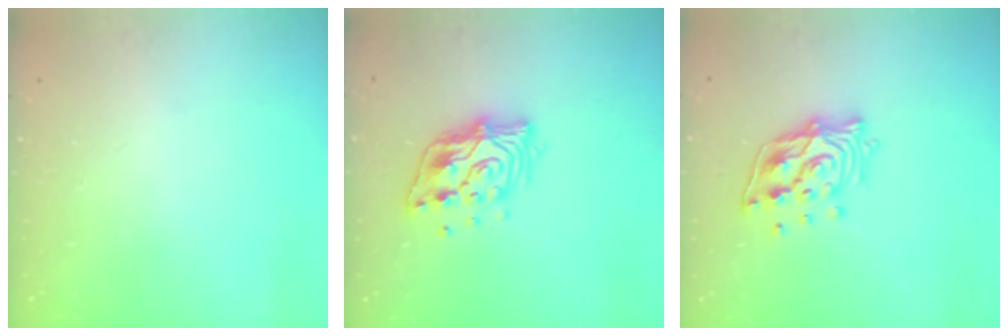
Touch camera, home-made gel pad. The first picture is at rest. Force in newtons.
{"total": 13.7, "press": 13.7, "slide": 1.2}
{"total": 13.8, "press": 13.7, "slide": 1.6}